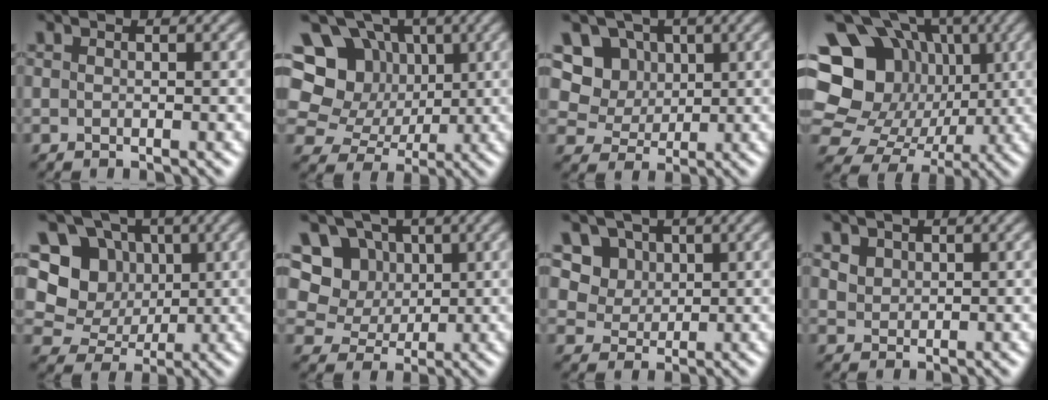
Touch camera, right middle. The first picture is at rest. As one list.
[{"total": 12.7, "force": [4.1, 10.7, 5.4], "torque": [-0.130, 0.037, 0.072]}, {"total": 7.8, "force": [3.3, 6.3, 3.0], "torque": [-0.054, 0.005, 0.046]}, {"total": 18.4, "force": [3.3, 15.8, 8.7], "torque": [-0.173, 0.051, 0.032]}, {"total": 6.7, "force": [1.6, 5.8, 2.8], "torque": [-0.051, 0.009, 0.009]}, {"total": 9.0, "force": [3.5, 7.5, 3.5], "torque": [-0.071, 0.014, 0.047]}, {"total": 5.4, "force": [2.7, 4.2, 2.0], "torque": [-0.045, -0.009, 0.052]}, {"total": 1.9, "force": [1.2, 1.4, 0.6], "torque": [-0.018, -0.002, 0.030]}]